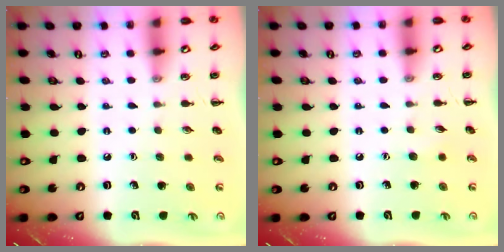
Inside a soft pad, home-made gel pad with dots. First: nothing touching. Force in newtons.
{"total": 3.6, "press": 3.5, "slide": 0.9}